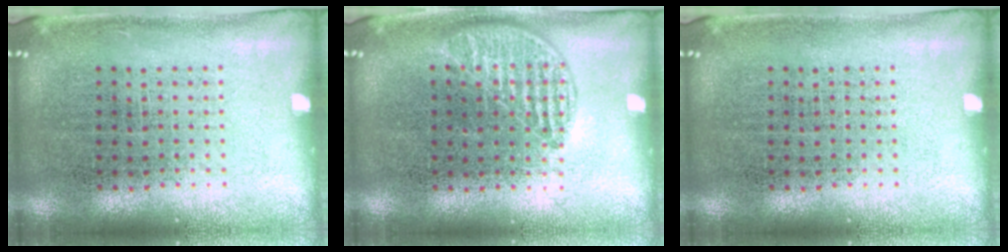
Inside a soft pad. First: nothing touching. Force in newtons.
{"total": 1.0, "press": 0.8, "slide": 0.5}
{"total": 0.0}